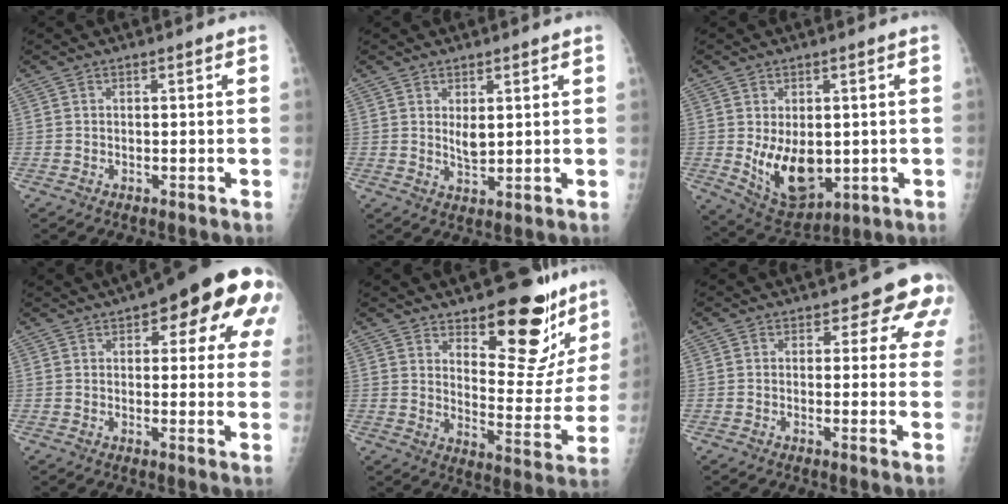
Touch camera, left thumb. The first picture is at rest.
{"total": 3.0, "force": [1.1, 1.4, 2.5], "torque": [-0.038, -0.015, 0.023]}
{"total": 11.3, "force": [-0.9, 7.1, 8.7], "torque": [-0.114, -0.019, 0.012]}
{"total": 19.9, "force": [8.9, 7.5, 16.2], "torque": [-0.175, 0.004, 0.103]}
{"total": 19.6, "force": [13.9, 7.6, 11.6], "torque": [-0.099, -0.111, 0.195]}
{"total": 7.2, "force": [4.5, 4.0, 4.0], "torque": [-0.006, -0.019, 0.033]}